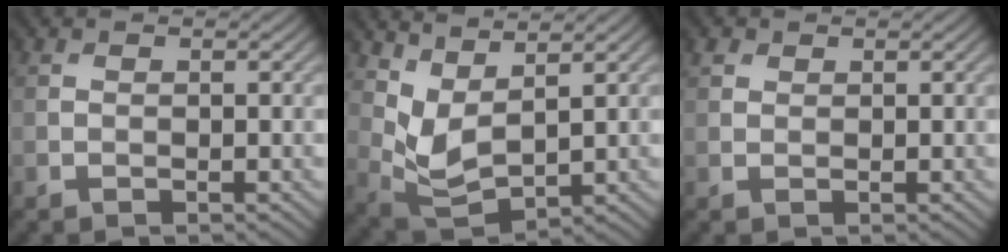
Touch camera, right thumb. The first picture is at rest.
{"total": 5.4, "force": [3.3, 2.2, 3.6], "torque": [-0.098, -0.009, 0.075]}
{"total": 1.2, "force": [0.9, 0.8, 0.3], "torque": [-0.008, 0.004, 0.018]}